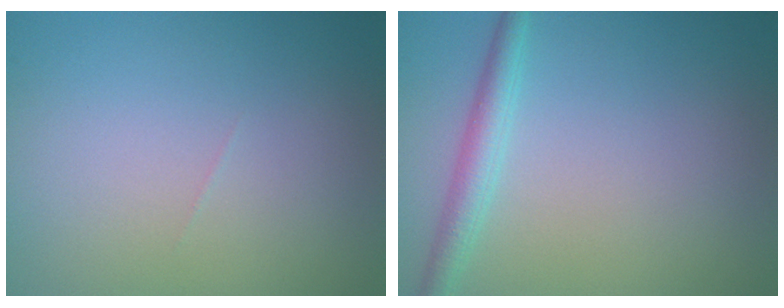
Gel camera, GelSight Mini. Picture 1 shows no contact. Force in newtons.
{"total": 2.4, "press": 2.4, "slide": 0.1}